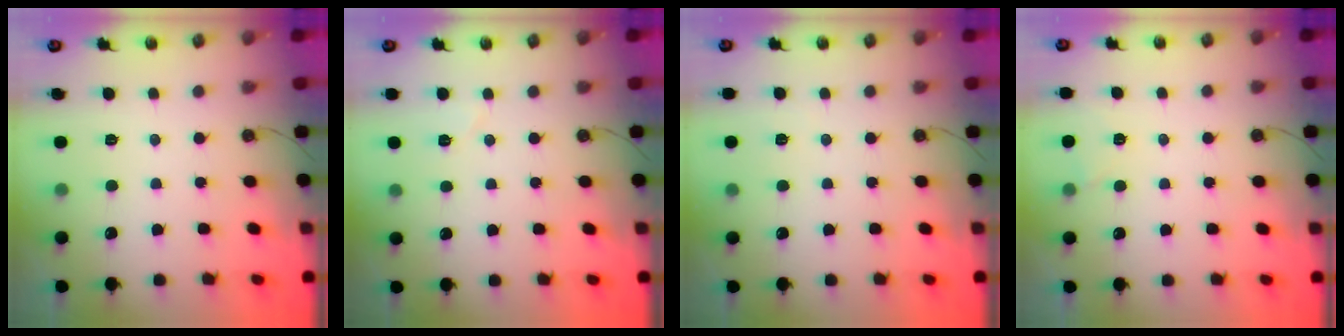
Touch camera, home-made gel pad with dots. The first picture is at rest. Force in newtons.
{"total": 4.4, "press": 4.3, "slide": 0.9}
{"total": 1.5, "press": 1.4, "slide": 0.4}
{"total": 3.2, "press": 2.4, "slide": 2.0}